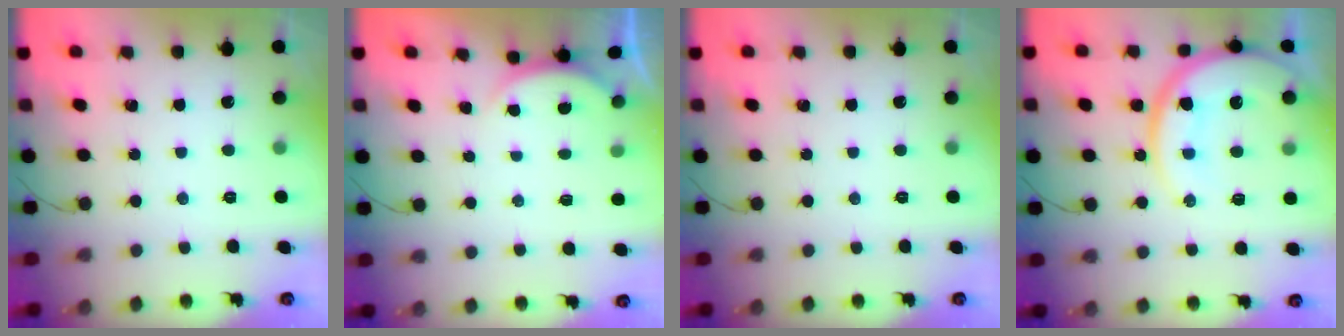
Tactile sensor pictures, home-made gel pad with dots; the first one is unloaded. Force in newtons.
{"total": 1.6, "press": 1.5, "slide": 0.6}
{"total": 0.0}
{"total": 15.4, "press": 15.3, "slide": 1.7}